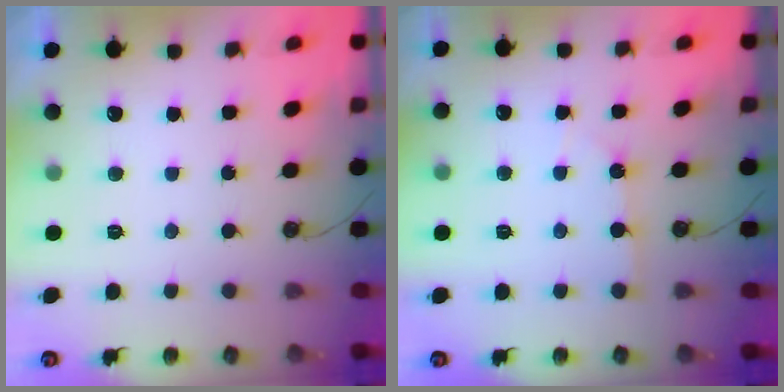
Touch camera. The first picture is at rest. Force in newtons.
{"total": 2.2, "press": 2.2, "slide": 0.3}